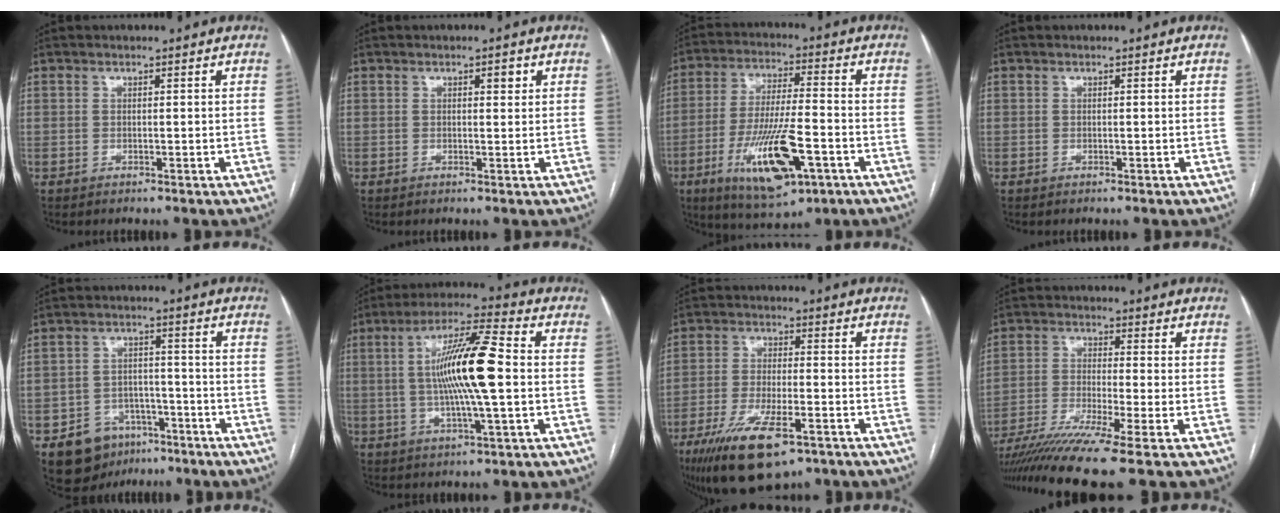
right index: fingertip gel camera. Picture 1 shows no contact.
{"total": 1.5, "force": [0.6, 0.5, 1.3], "torque": [-0.017, 0.001, 0.007]}
{"total": 15.2, "force": [-6.0, 3.6, 13.5], "torque": [-0.256, -0.017, -0.093]}
{"total": 0.0}
{"total": 8.8, "force": [-5.2, 6.5, 2.9], "torque": [-0.050, 0.016, -0.073]}
{"total": 13.6, "force": [0.3, 0.8, 13.6], "torque": [-0.250, 0.010, 0.002]}
{"total": 13.8, "force": [-8.5, 3.9, 10.2], "torque": [-0.199, -0.024, -0.144]}
{"total": 11.8, "force": [-8.9, -2.1, 7.6], "torque": [-0.129, -0.029, -0.146]}